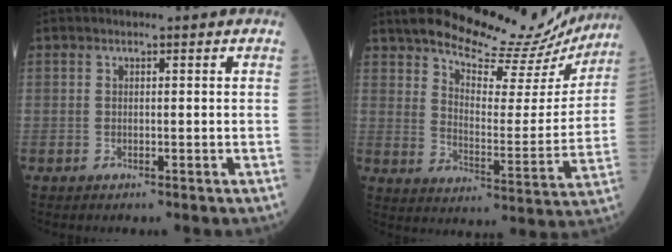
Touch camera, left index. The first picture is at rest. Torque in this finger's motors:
{"motor_torque": [1.02, -1.12, 0.35, 0.02]}